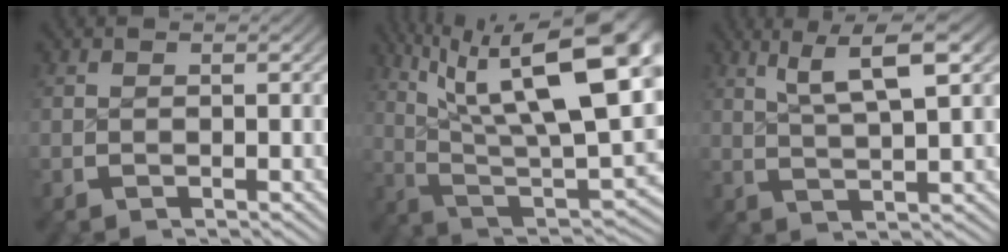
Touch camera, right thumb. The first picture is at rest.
{"total": 17.1, "force": [2.8, 9.3, 14.1], "torque": [-0.233, -0.040, 0.064]}
{"total": 6.4, "force": [2.8, 2.1, 5.4], "torque": [-0.080, 0.007, 0.047]}